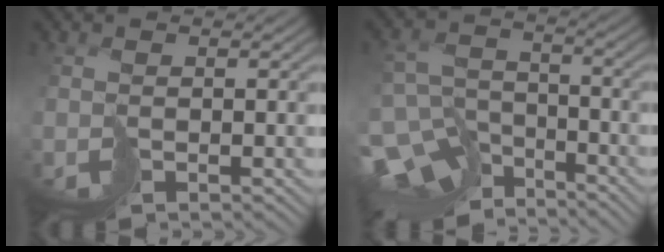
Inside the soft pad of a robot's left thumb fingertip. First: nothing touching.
{"total": 11.7, "force": [-8.7, 6.2, 4.8], "torque": [-0.121, -0.018, -0.128]}